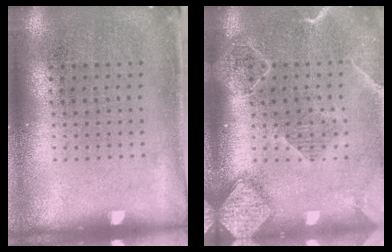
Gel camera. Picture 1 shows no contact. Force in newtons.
{"total": 2.4, "press": 2.0, "slide": 1.2}